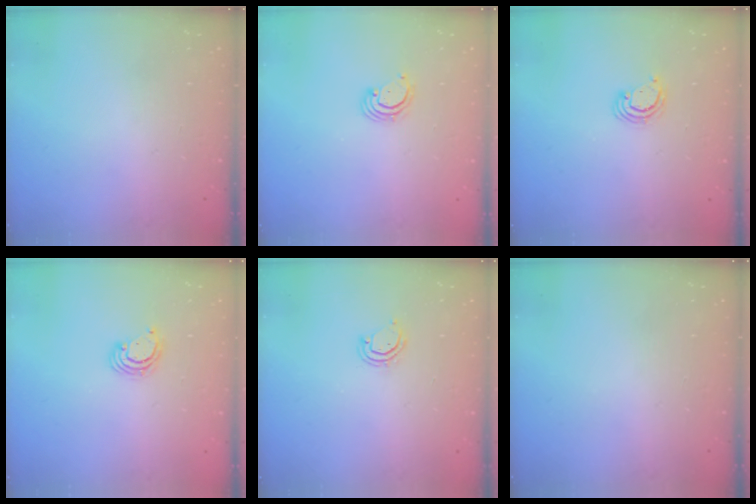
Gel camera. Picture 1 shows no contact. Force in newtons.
{"total": 2.7, "press": 2.7, "slide": 0.3}
{"total": 3.1, "press": 3.1, "slide": 0.3}
{"total": 3.3, "press": 3.3, "slide": 0.4}
{"total": 3.4, "press": 3.4, "slide": 0.2}
{"total": 0.0}